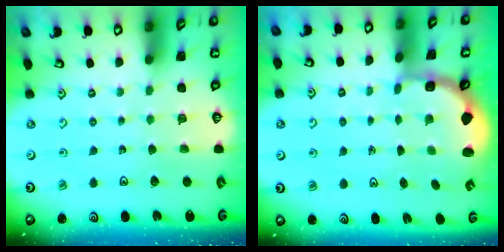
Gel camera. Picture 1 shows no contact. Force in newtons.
{"total": 2.8, "press": 2.2, "slide": 1.7}